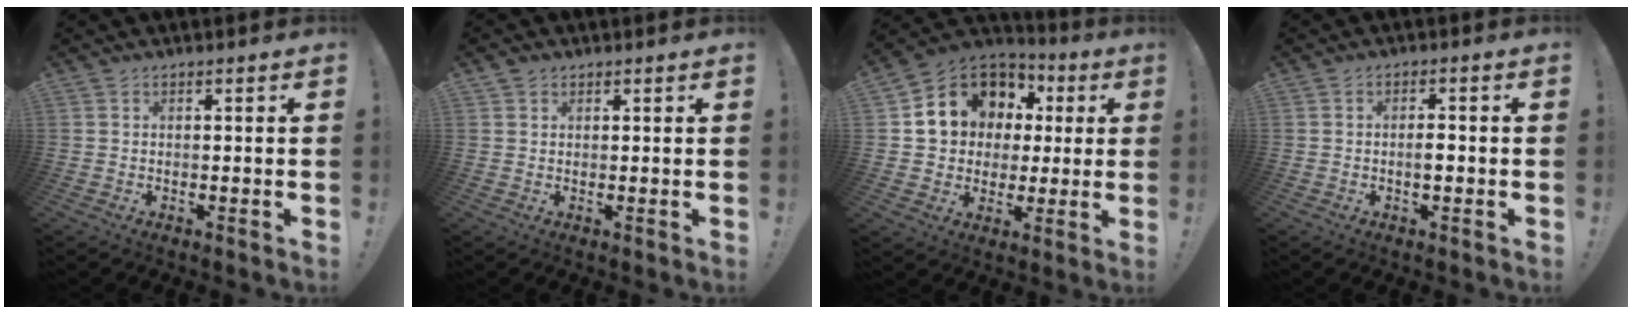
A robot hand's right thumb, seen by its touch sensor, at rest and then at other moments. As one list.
[{"total": 1.3, "force": [0.9, 0.9, 0.3], "torque": [-0.007, 0.000, 0.016]}, {"total": 14.5, "force": [5.3, 12.2, 5.8], "torque": [-0.083, -0.028, 0.117]}, {"total": 2.7, "force": [-0.7, 0.8, 2.4], "torque": [-0.027, -0.002, -0.016]}]